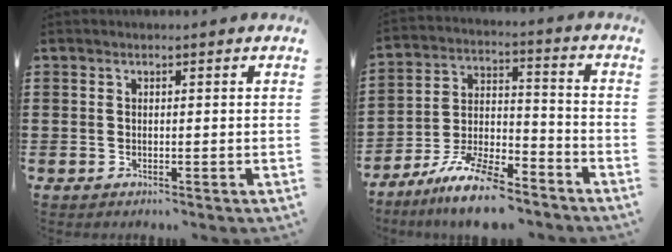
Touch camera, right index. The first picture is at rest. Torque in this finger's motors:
{"motor_torque": [0.49, 0.67, 0.62, 0.09]}